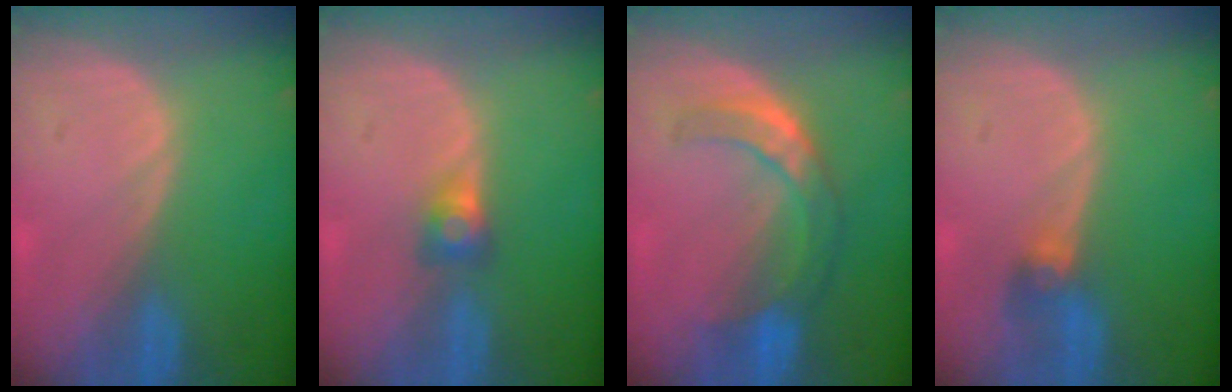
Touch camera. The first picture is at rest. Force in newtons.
{"total": 2.6, "press": 2.4, "slide": 1.0}
{"total": 7.6, "press": 6.5, "slide": 4.0}
{"total": 2.6, "press": 2.6, "slide": 0.6}